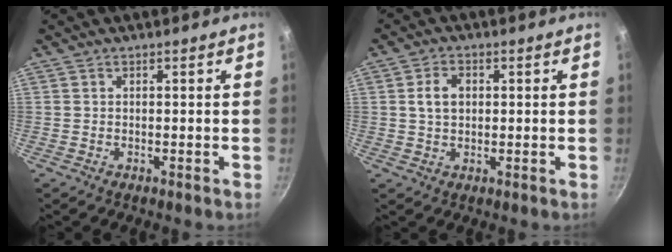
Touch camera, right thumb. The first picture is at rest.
{"total": 4.6, "force": [0.8, 3.2, 3.1], "torque": [-0.043, 0.004, 0.012]}